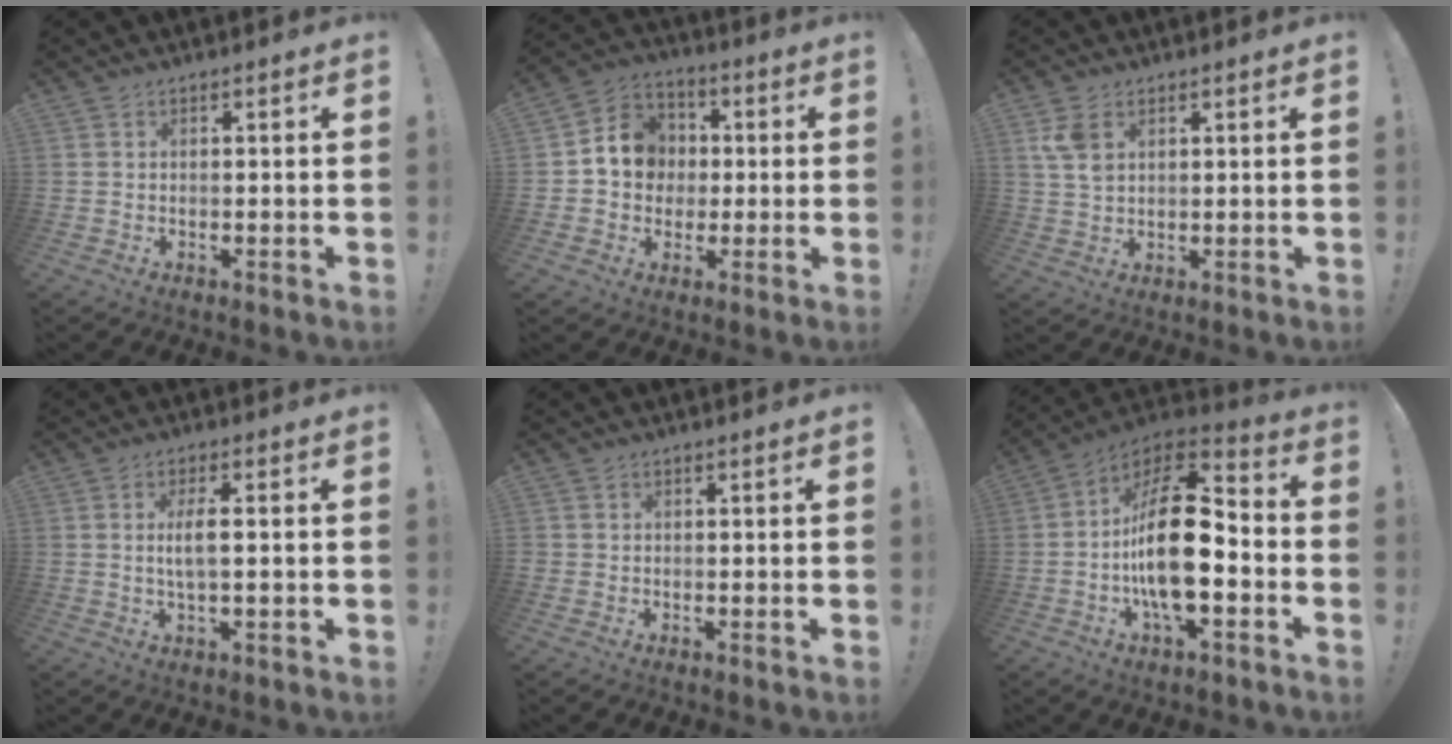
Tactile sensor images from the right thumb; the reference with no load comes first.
{"total": 10.9, "force": [0.4, 10.0, 4.2], "torque": [-0.042, 0.006, 0.016]}
{"total": 6.1, "force": [2.8, 3.7, 4.0], "torque": [-0.059, -0.010, 0.054]}
{"total": 5.3, "force": [0.0, 1.2, 5.2], "torque": [-0.097, -0.001, -0.006]}
{"total": 0.9, "force": [-0.2, 0.9, 0.1], "torque": [-0.005, 0.006, -0.002]}
{"total": 21.9, "force": [-2.6, 9.7, 19.5], "torque": [-0.350, 0.018, -0.040]}